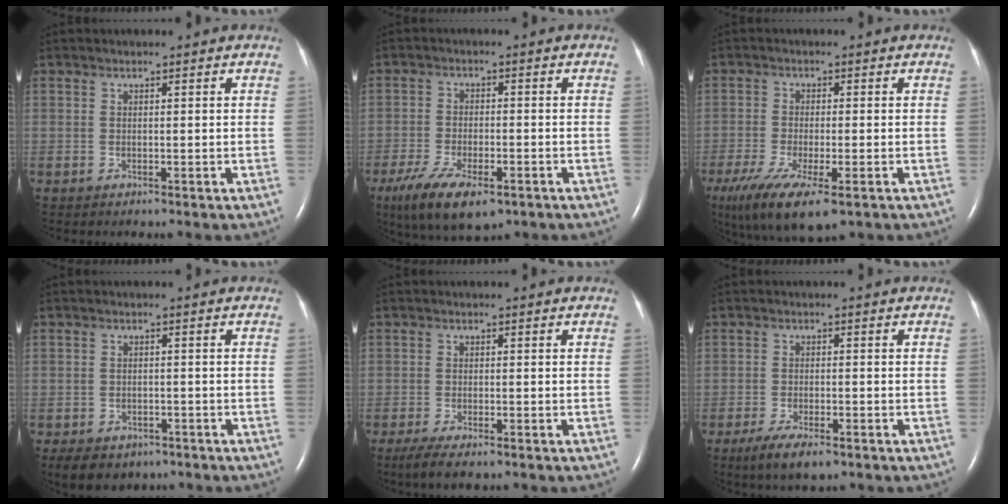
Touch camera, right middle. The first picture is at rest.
{"total": 10.9, "force": [-6.8, 4.0, 7.5], "torque": [-0.140, -0.018, -0.107]}
{"total": 12.8, "force": [-7.7, 3.8, 9.6], "torque": [-0.199, -0.040, -0.124]}
{"total": 10.3, "force": [-6.9, 6.5, 3.9], "torque": [-0.093, -0.004, -0.086]}
{"total": 4.5, "force": [-3.1, 1.1, 3.0], "torque": [-0.060, -0.012, -0.048]}
{"total": 5.7, "force": [-3.8, 1.6, 4.0], "torque": [-0.077, -0.012, -0.059]}